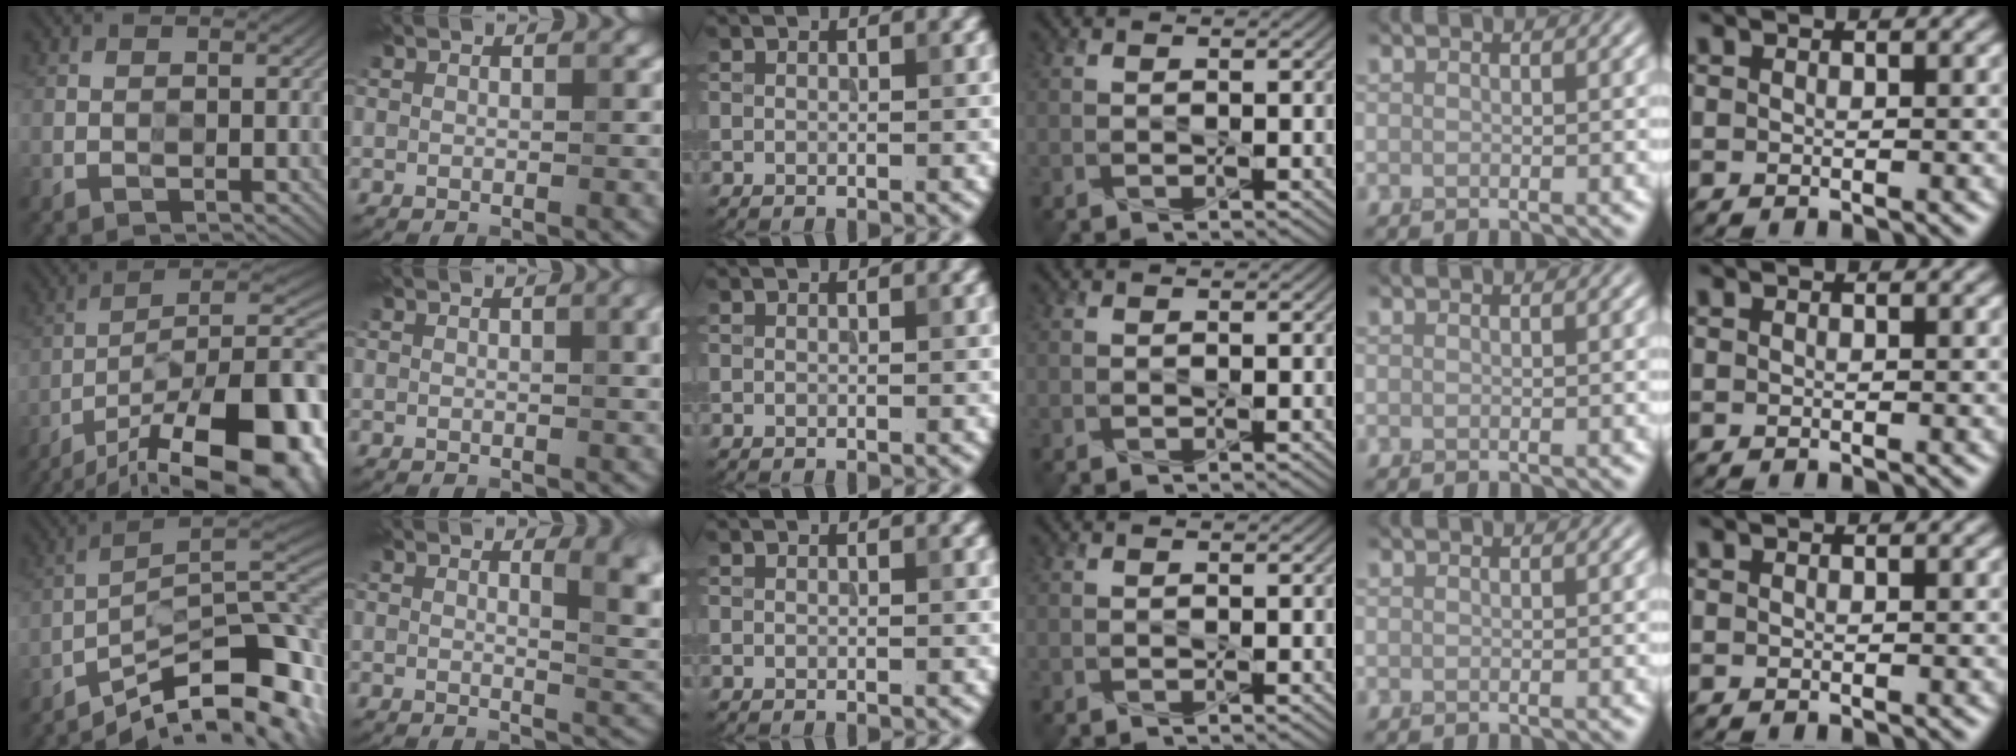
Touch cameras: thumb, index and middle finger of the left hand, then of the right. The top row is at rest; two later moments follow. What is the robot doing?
{"motion": "press", "object": "syringe"}